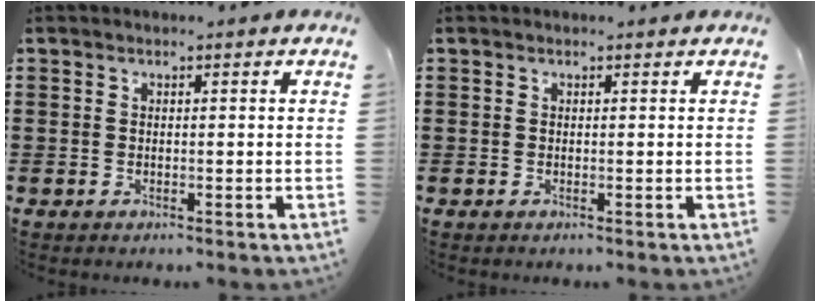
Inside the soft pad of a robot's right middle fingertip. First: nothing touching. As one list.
[{"total": 0.0}]